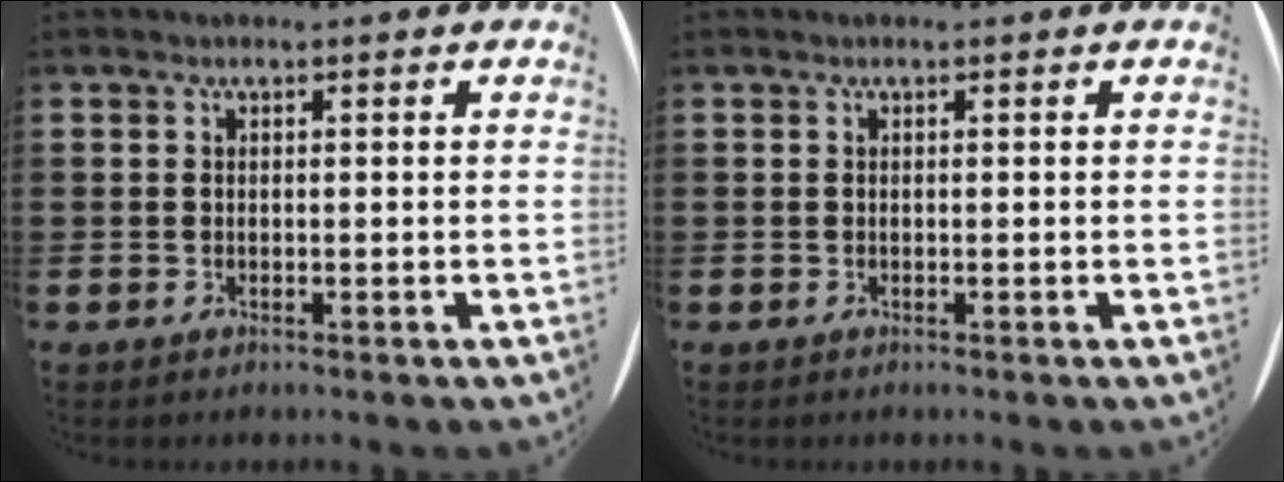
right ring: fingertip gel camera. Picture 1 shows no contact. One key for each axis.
{"total": 0.0}